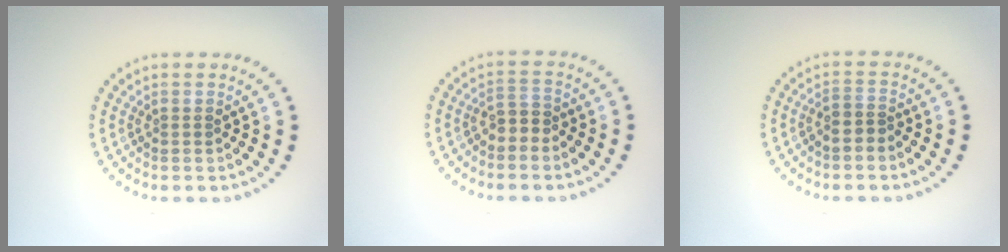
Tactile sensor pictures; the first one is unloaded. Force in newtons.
{"total": 1.7, "press": 1.5, "slide": 0.8}
{"total": 1.3, "press": 1.1, "slide": 0.7}